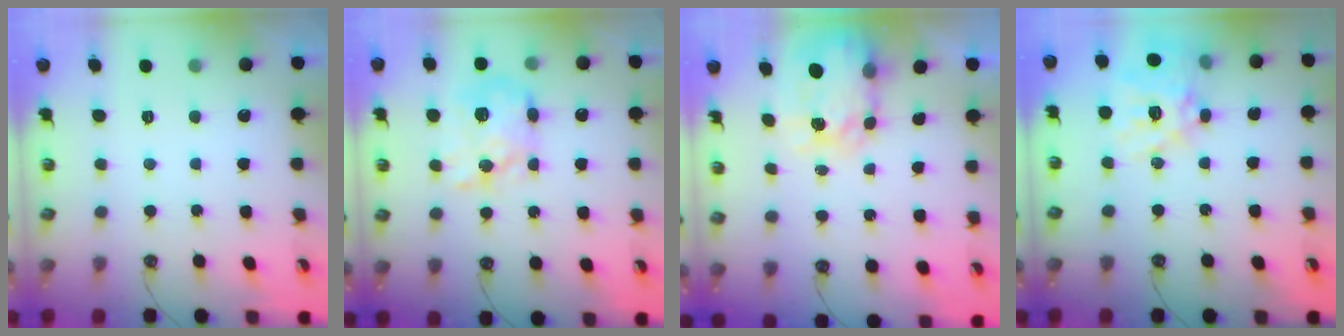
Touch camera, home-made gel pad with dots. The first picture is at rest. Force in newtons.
{"total": 11.2, "press": 11.2, "slide": 0.4}
{"total": 5.4, "press": 5.4, "slide": 0.6}
{"total": 17.6, "press": 17.5, "slide": 1.9}